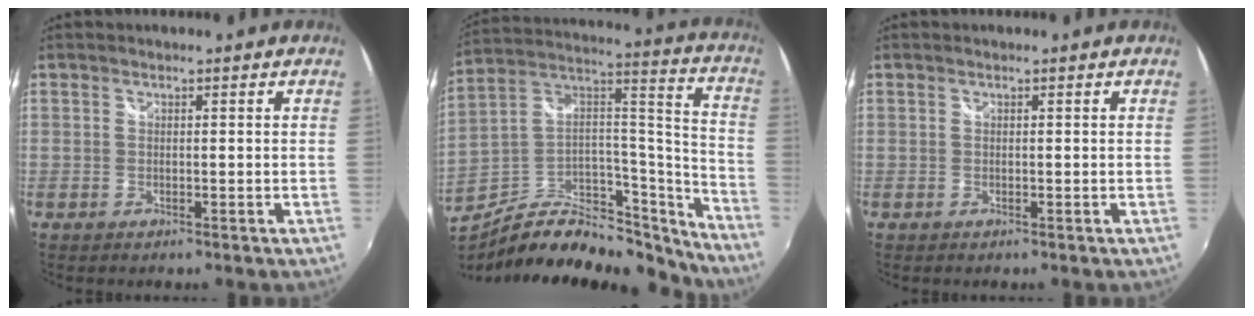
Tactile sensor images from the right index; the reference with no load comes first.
{"total": 24.2, "force": [-21.3, 7.9, 8.4], "torque": [-0.115, 0.053, -0.335]}
{"total": 0.0}